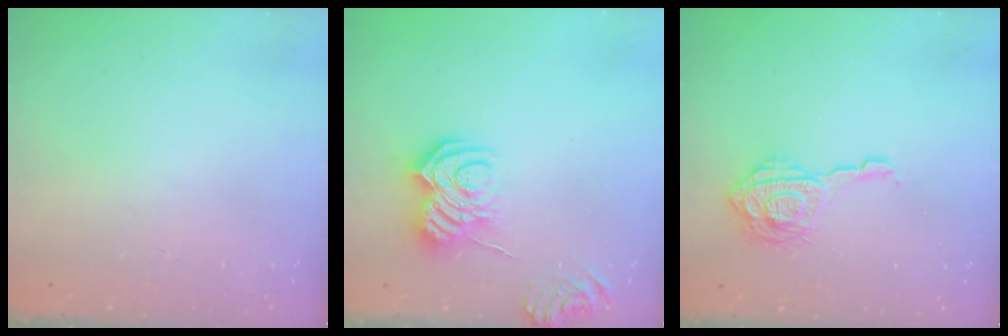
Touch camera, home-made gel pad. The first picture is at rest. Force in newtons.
{"total": 10.1, "press": 10.1, "slide": 0.9}
{"total": 12.4, "press": 12.4, "slide": 1.3}